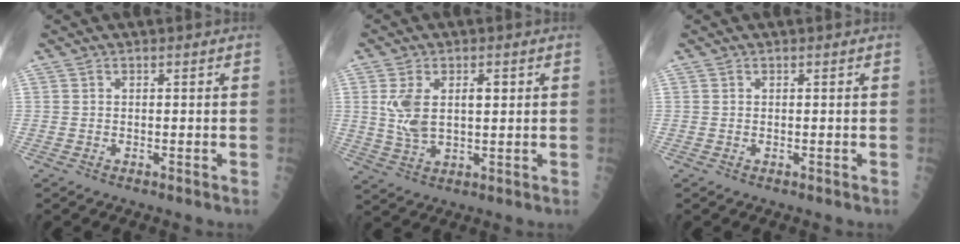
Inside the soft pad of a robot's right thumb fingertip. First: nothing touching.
{"total": 8.5, "force": [1.7, 4.6, 7.0], "torque": [-0.131, 0.000, 0.040]}
{"total": 0.0}